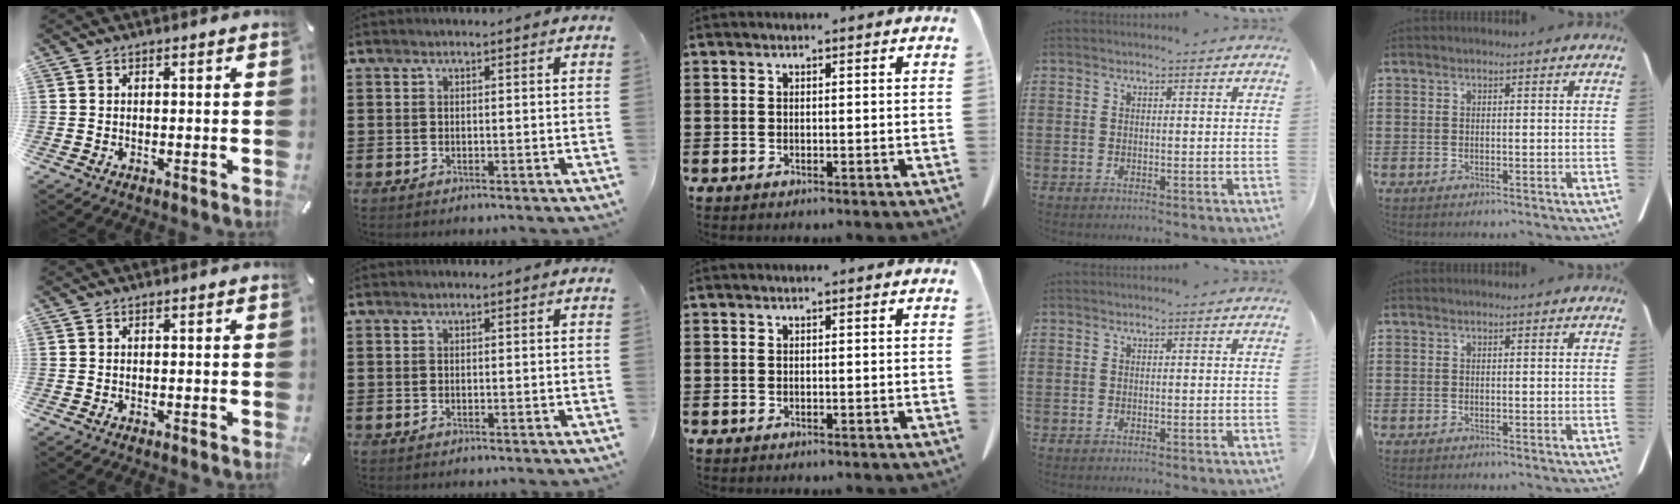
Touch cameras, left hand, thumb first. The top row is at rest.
{}